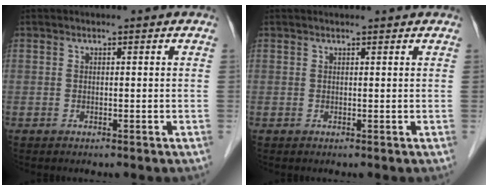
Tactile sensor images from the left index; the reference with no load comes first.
{"total": 1.3, "force": [1.2, 0.0, 0.5], "torque": [-0.008, 0.007, 0.014]}